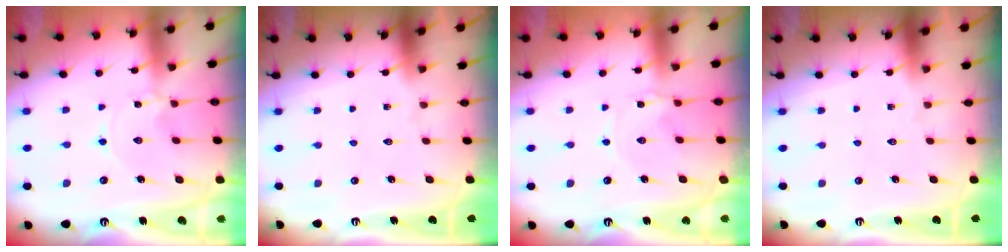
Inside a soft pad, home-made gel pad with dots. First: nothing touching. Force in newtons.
{"total": 0.0}
{"total": 1.1, "press": 1.1, "slide": 0.2}
{"total": 0.0}